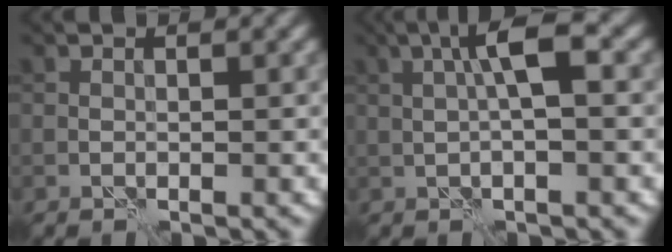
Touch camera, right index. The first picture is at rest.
{"total": 4.4, "force": [1.0, 0.8, 4.3], "torque": [-0.077, 0.012, 0.014]}